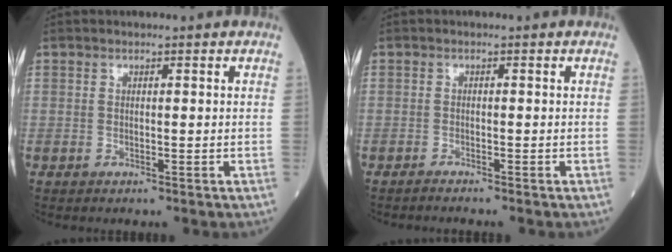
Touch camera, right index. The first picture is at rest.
{"total": 1.3, "force": [-1.2, -0.2, 0.4], "torque": [-0.006, 0.000, -0.017]}